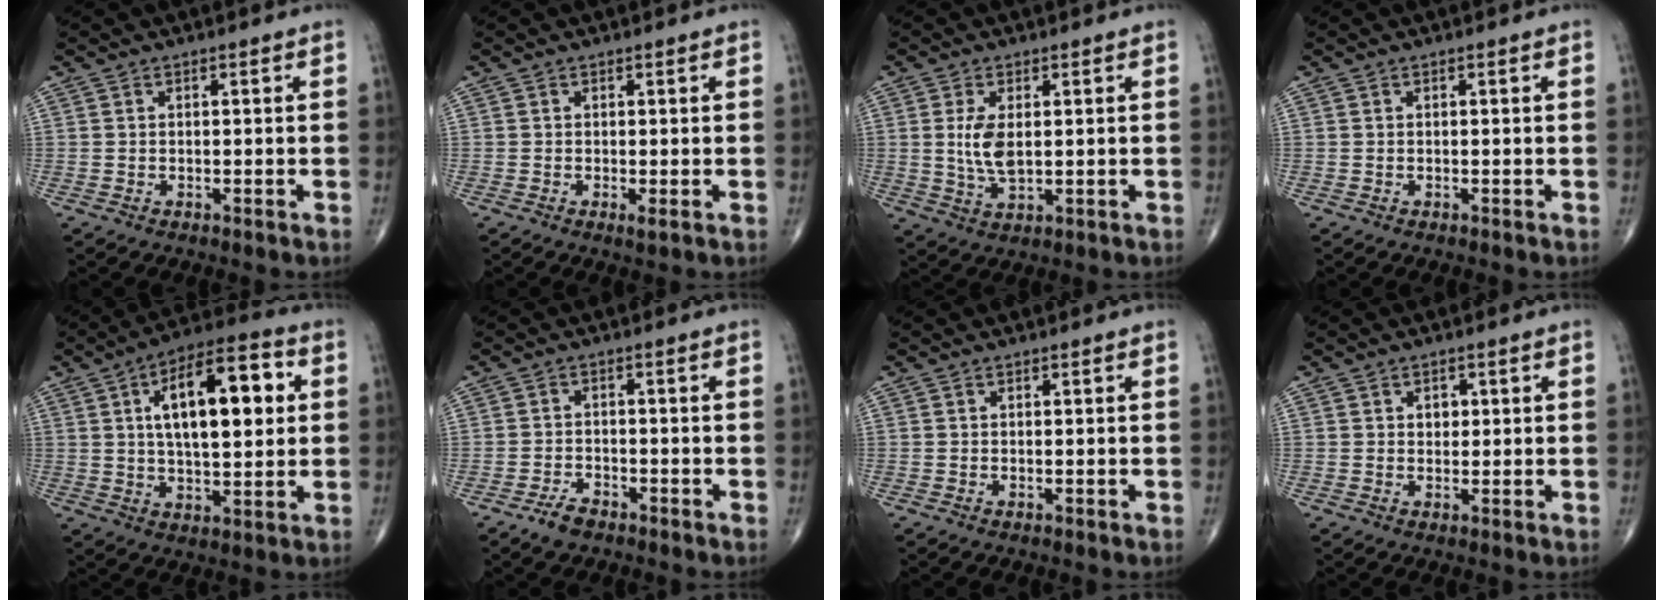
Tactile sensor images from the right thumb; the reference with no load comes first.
{"total": 1.0, "force": [-0.2, 0.1, 1.0], "torque": [-0.018, -0.005, -0.005]}
{"total": 6.0, "force": [0.8, 2.9, 5.2], "torque": [-0.105, -0.010, 0.020]}
{"total": 0.0}
{"total": 17.8, "force": [4.0, 7.6, 15.6], "torque": [-0.224, 0.011, 0.060]}
{"total": 3.2, "force": [-2.4, 1.5, 1.5], "torque": [-0.029, 0.010, -0.042]}
{"total": 0.0}
{"total": 1.9, "force": [0.5, 1.5, 1.1], "torque": [-0.006, -0.001, 0.007]}